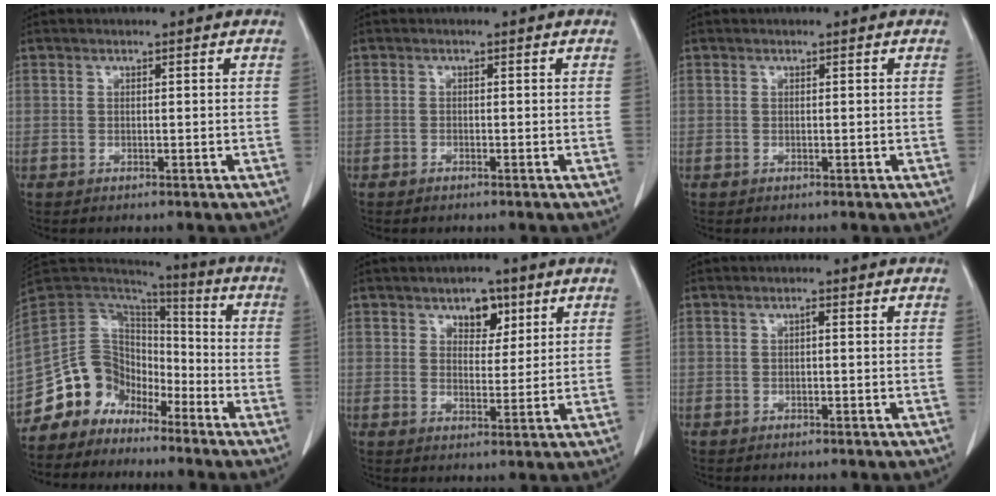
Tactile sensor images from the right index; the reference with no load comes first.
{"total": 0.6, "force": [-0.5, 0.2, 0.2], "torque": [-0.008, -0.001, -0.009]}
{"total": 0.0}
{"total": 11.1, "force": [-8.2, 7.1, 1.9], "torque": [-0.038, 0.064, -0.156]}
{"total": 4.7, "force": [2.6, 2.8, 2.8], "torque": [-0.033, 0.004, 0.040]}
{"total": 0.6, "force": [0.0, 0.1, 0.6], "torque": [-0.010, 0.002, 0.000]}